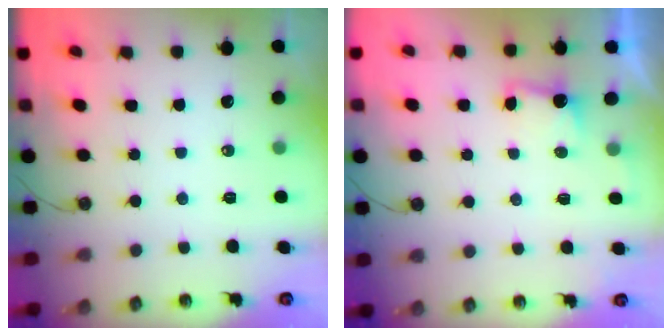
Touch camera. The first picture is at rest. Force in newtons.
{"total": 2.3, "press": 2.1, "slide": 1.0}